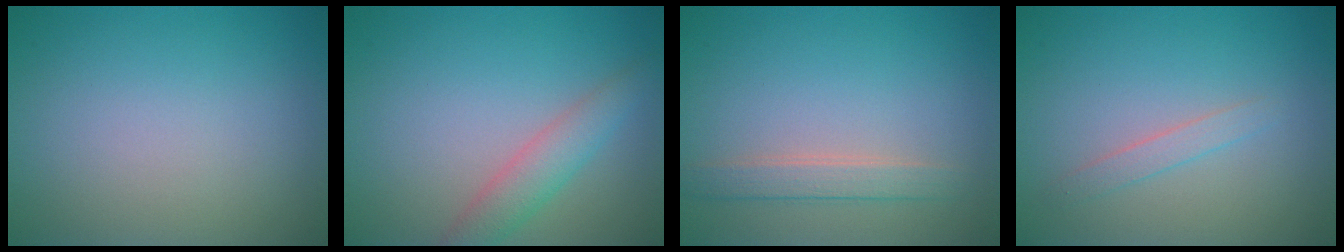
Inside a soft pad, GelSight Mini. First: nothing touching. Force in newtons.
{"total": 2.9, "press": 2.9, "slide": 0.1}
{"total": 2.1, "press": 2.1, "slide": 0.2}
{"total": 1.2, "press": 1.2, "slide": 0.1}